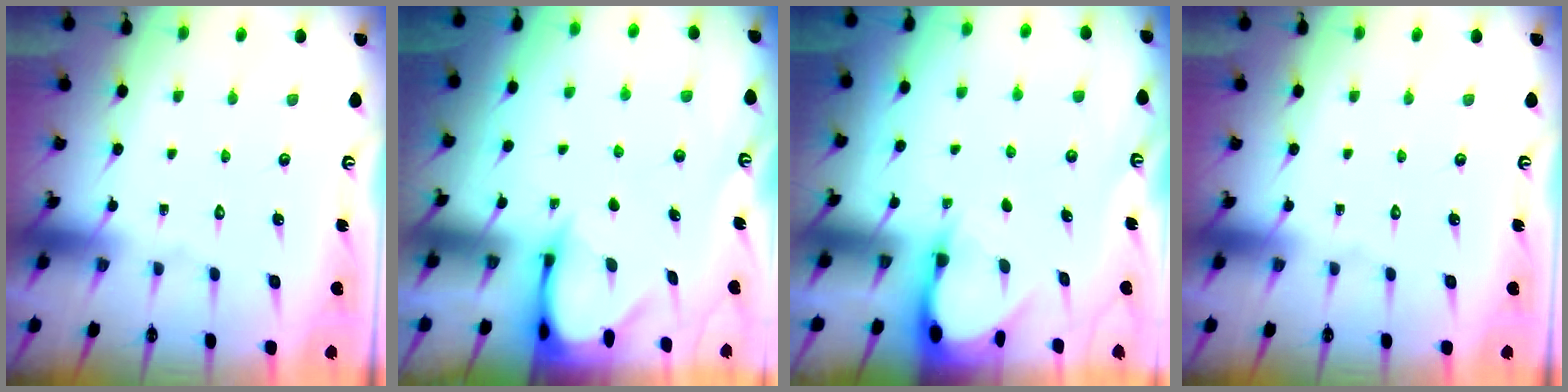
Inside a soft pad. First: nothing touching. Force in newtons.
{"total": 3.3, "press": 3.3, "slide": 0.3}
{"total": 3.0, "press": 3.0, "slide": 0.4}
{"total": 0.0}